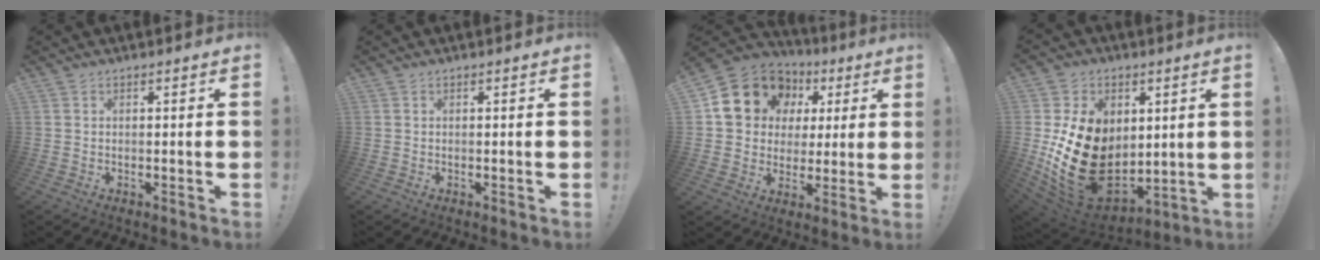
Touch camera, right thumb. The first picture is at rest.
{"total": 0.0}
{"total": 16.7, "force": [7.1, 13.5, 6.9], "torque": [-0.104, -0.029, 0.151]}
{"total": 25.3, "force": [0.6, 18.6, 17.1], "torque": [-0.314, -0.017, 0.043]}